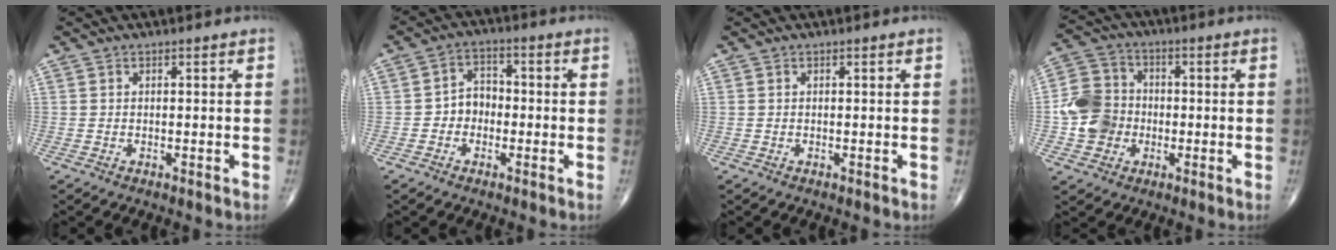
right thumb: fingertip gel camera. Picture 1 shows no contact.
{"total": 5.0, "force": [-1.0, 4.1, 2.7], "torque": [-0.020, 0.025, -0.028]}
{"total": 0.0}
{"total": 9.7, "force": [-1.7, 8.6, 4.1], "torque": [-0.058, 0.022, -0.038]}